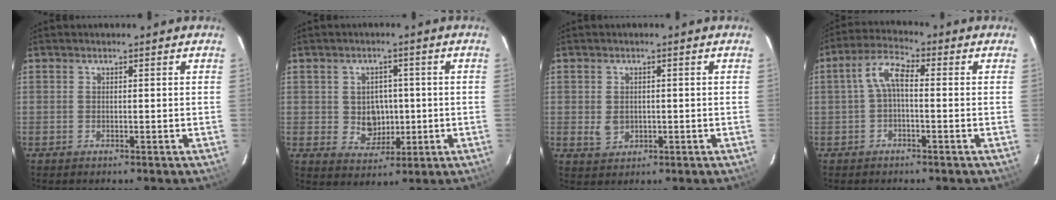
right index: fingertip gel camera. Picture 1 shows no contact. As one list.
[{"total": 5.7, "force": [0.0, 5.3, 2.3], "torque": [-0.044, 0.010, 0.015]}, {"total": 2.9, "force": [-0.1, 2.5, 1.5], "torque": [-0.025, 0.001, 0.005]}, {"total": 5.0, "force": [-0.5, 2.0, 4.5], "torque": [-0.099, 0.020, -0.011]}]